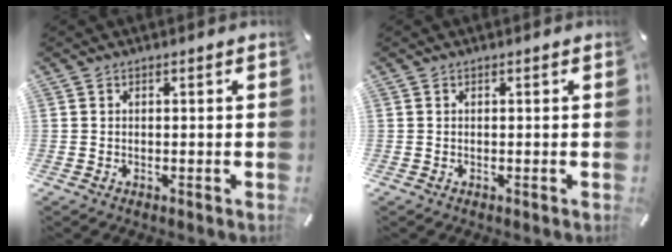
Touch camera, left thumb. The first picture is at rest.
{"total": 0.0}